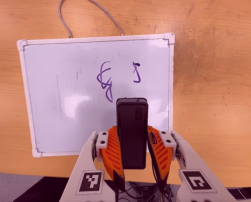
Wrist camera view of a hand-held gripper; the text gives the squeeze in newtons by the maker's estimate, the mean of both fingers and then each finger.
{"total": 6.9, "left": 5.2, "right": 8.5}